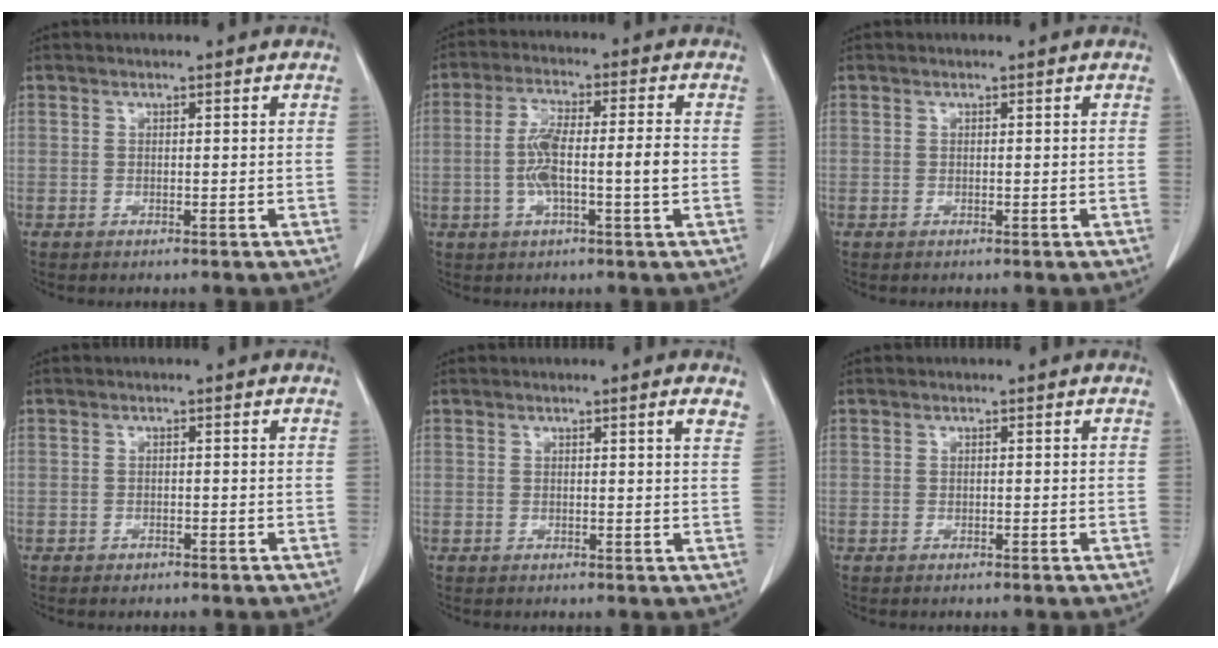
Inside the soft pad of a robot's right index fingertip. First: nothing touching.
{"total": 8.3, "force": [-1.2, 0.9, 8.2], "torque": [-0.163, 0.014, -0.024]}
{"total": 0.0}
{"total": 0.8, "force": [-0.6, 0.4, 0.2], "torque": [-0.005, 0.001, -0.006]}
{"total": 2.3, "force": [1.7, -0.1, 1.6], "torque": [-0.021, -0.007, 0.011]}
{"total": 0.0}